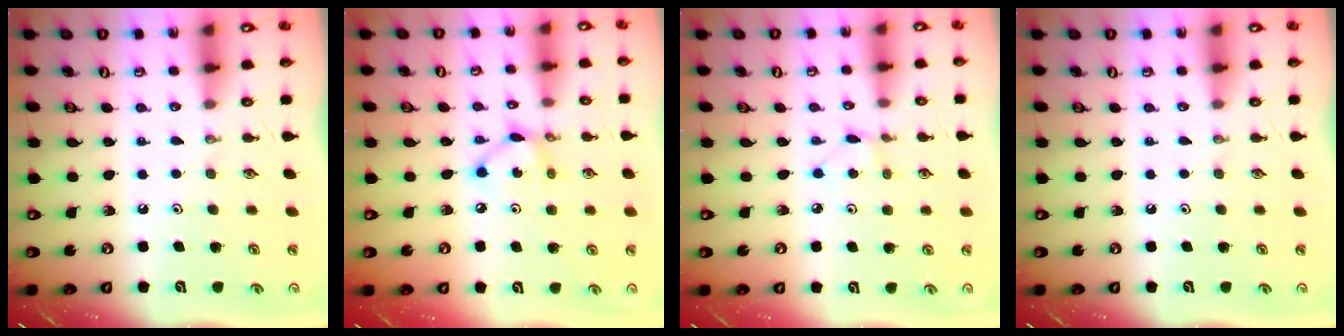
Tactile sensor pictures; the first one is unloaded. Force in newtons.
{"total": 6.7, "press": 6.7, "slide": 0.2}
{"total": 2.6, "press": 2.6, "slide": 0.3}
{"total": 0.0}